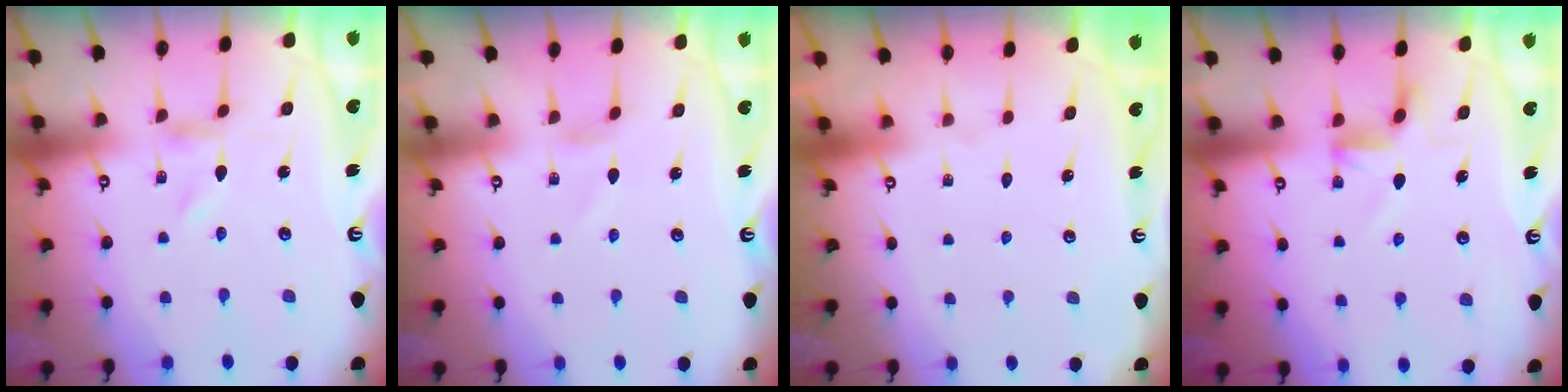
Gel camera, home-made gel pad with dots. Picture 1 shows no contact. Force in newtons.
{"total": 1.3, "press": 1.3, "slide": 0.2}
{"total": 1.8, "press": 1.8, "slide": 0.1}
{"total": 3.7, "press": 3.4, "slide": 1.5}